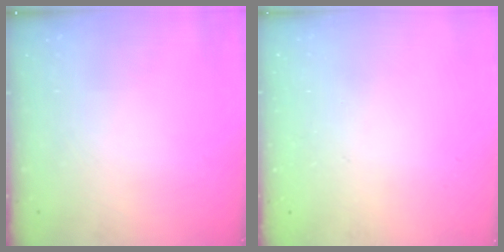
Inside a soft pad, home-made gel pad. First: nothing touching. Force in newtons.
{"total": 2.0, "press": 2.0, "slide": 0.1}